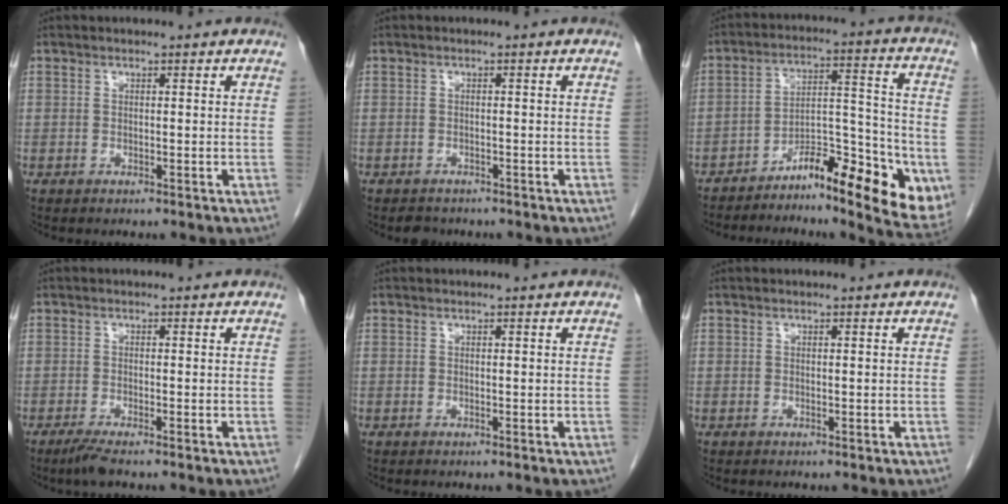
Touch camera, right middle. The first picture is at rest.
{"total": 1.8, "force": [-1.5, 0.9, 0.2], "torque": [-0.011, -0.001, -0.023]}
{"total": 13.9, "force": [-7.1, 3.2, 11.5], "torque": [-0.155, 0.030, -0.109]}
{"total": 2.2, "force": [-1.7, 0.0, 1.4], "torque": [-0.037, -0.007, -0.035]}
{"total": 0.0}
{"total": 0.0}